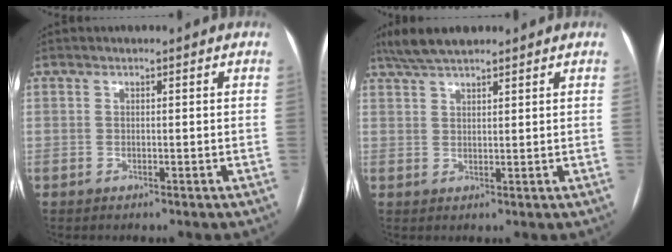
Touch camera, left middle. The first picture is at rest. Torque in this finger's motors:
{"motor_torque": [0.24, -0.23, 0.00, 0.01]}